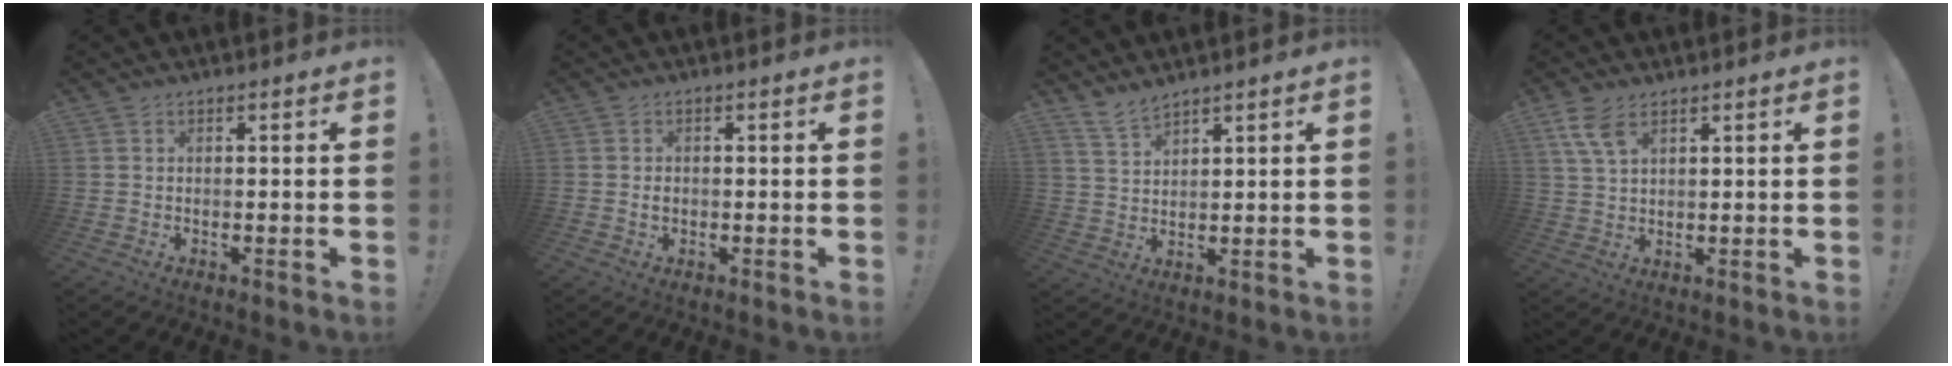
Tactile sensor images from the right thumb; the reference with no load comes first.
{"total": 1.0, "force": [-0.2, 0.8, 0.6], "torque": [-0.003, -0.001, -0.006]}
{"total": 5.5, "force": [4.9, 1.2, 2.1], "torque": [-0.045, -0.027, 0.093]}
{"total": 6.5, "force": [3.8, 3.0, 4.4], "torque": [-0.081, -0.014, 0.074]}